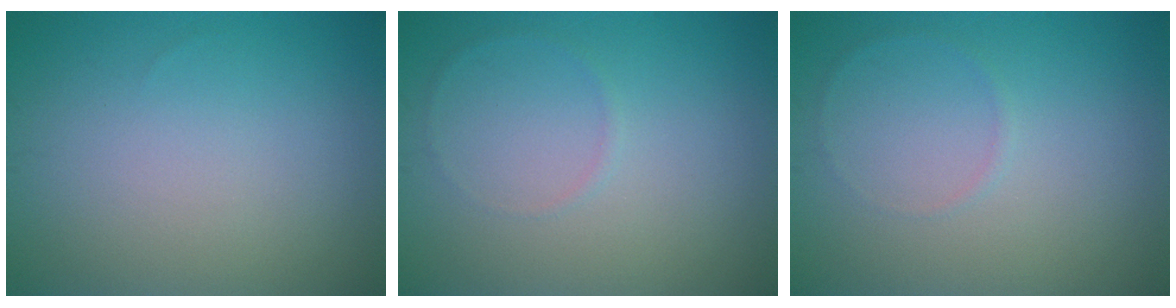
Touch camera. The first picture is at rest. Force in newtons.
{"total": 0.6, "press": 0.6, "slide": 0.1}
{"total": 0.6, "press": 0.6, "slide": 0.1}